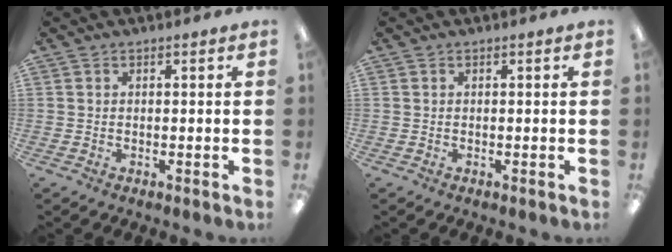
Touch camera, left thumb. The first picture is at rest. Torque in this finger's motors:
{"motor_torque": [-0.09, 0.10, -0.13, 0.25, 0.00]}